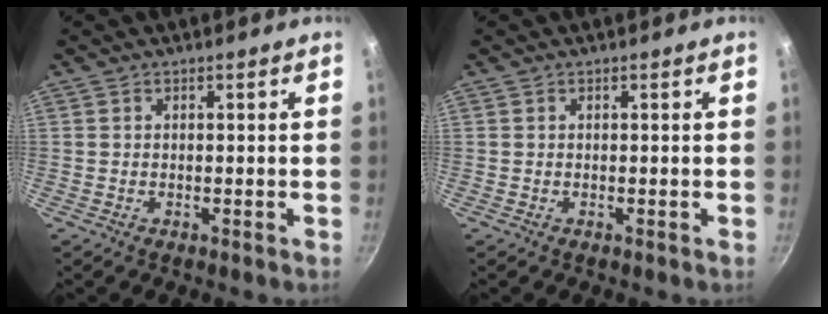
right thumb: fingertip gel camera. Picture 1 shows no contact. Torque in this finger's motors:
{"motor_torque": [0.10, -0.09, -0.33, 0.24, 0.05]}